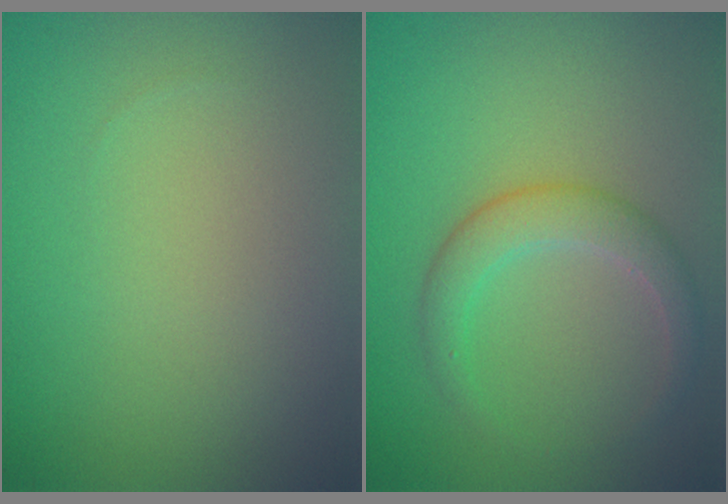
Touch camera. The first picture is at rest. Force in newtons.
{"total": 2.7, "press": 2.7, "slide": 0.2}